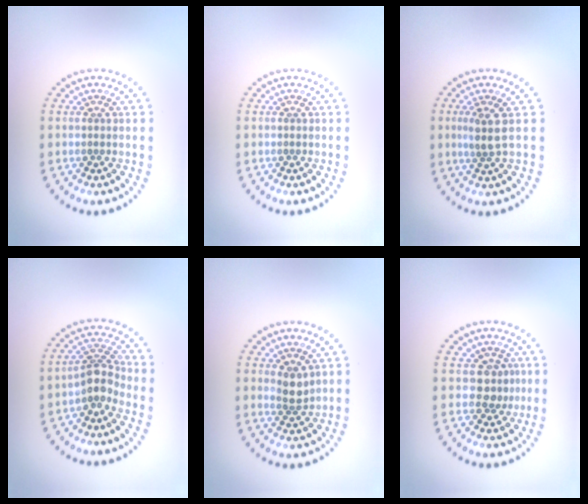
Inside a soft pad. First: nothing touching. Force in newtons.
{"total": 0.0}
{"total": 2.2, "press": 1.8, "slide": 1.3}
{"total": 3.0, "press": 2.3, "slide": 1.9}
{"total": 1.9, "press": 1.7, "slide": 0.9}
{"total": 2.1, "press": 1.8, "slide": 1.1}